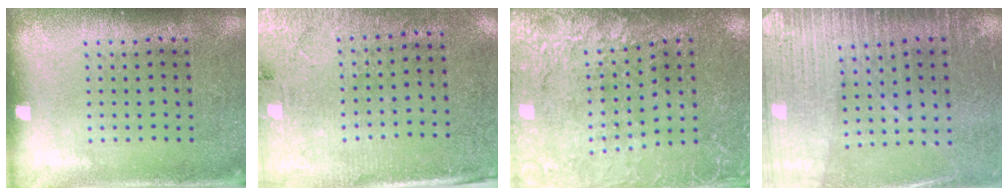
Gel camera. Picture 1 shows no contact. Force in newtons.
{"total": 2.8, "press": 2.4, "slide": 1.3}
{"total": 2.9, "press": 2.8, "slide": 0.4}
{"total": 3.0, "press": 3.0, "slide": 0.4}